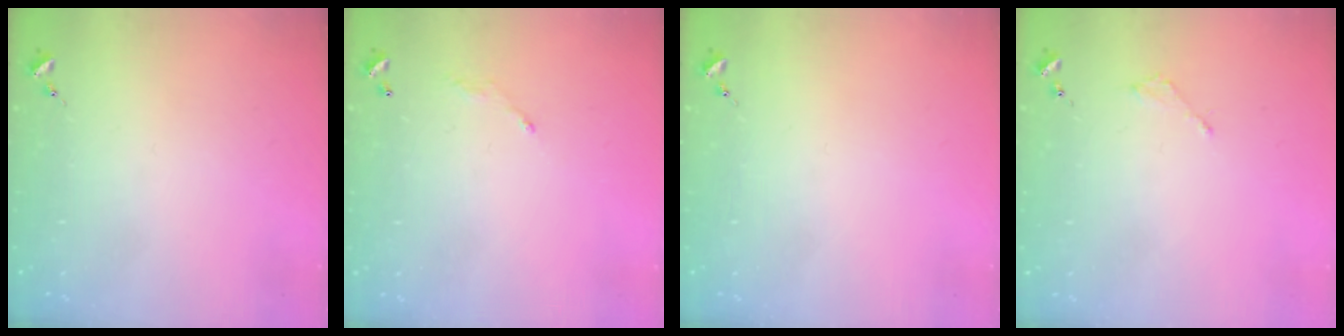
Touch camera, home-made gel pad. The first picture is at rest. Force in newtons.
{"total": 4.0, "press": 4.0, "slide": 0.2}
{"total": 0.0}
{"total": 2.0, "press": 2.0, "slide": 0.3}